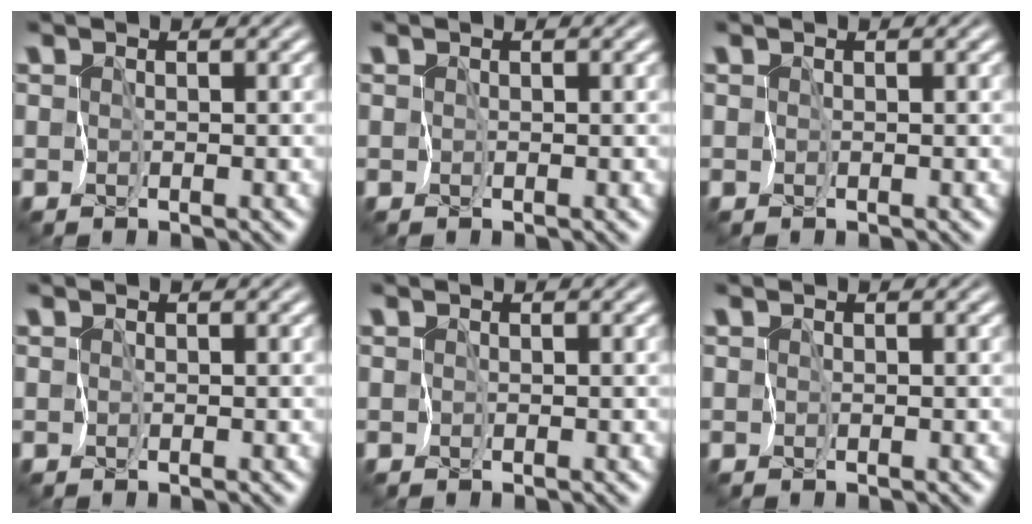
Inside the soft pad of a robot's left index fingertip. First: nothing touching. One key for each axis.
{"total": 0.0}
{"total": 0.0}
{"total": 0.0}
{"total": 0.0}
{"total": 0.0}